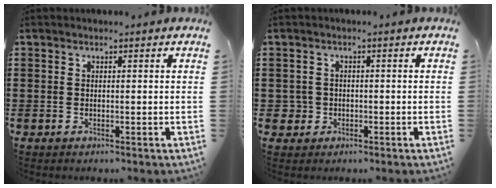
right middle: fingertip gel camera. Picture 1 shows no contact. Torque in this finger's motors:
{"motor_torque": [-0.05, 0.10, -0.01, -0.03]}